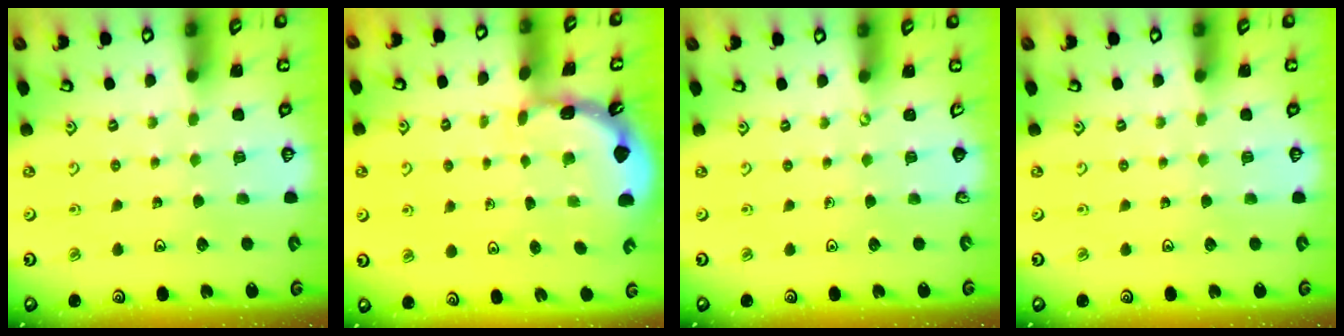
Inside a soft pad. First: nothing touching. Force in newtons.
{"total": 1.8, "press": 1.8, "slide": 0.2}
{"total": 0.0}
{"total": 0.0}